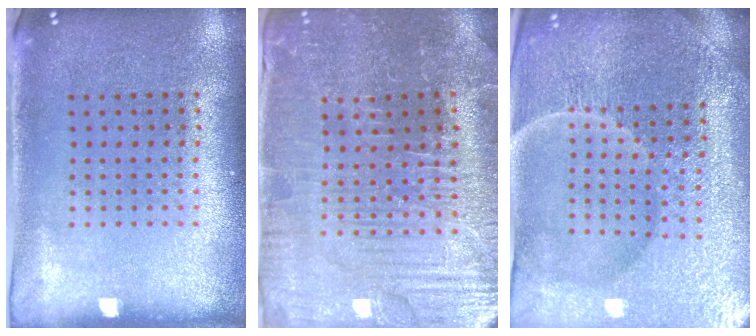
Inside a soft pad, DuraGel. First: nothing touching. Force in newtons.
{"total": 3.6, "press": 3.6, "slide": 0.4}
{"total": 5.6, "press": 5.2, "slide": 2.1}